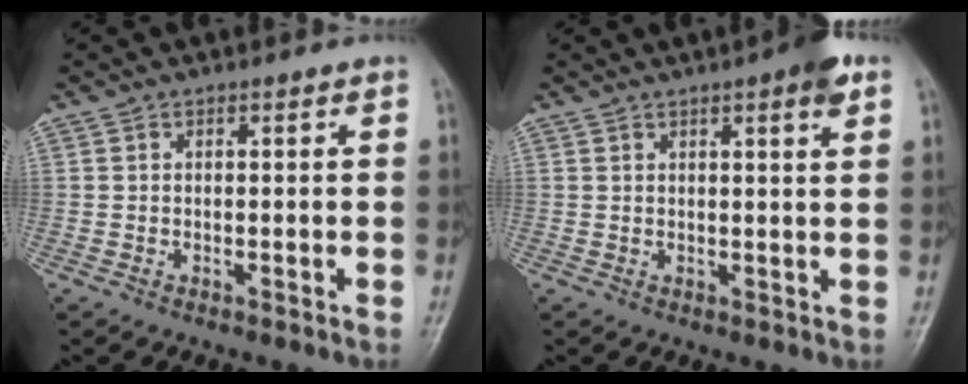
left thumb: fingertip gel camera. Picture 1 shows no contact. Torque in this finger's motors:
{"motor_torque": [1.31, 0.40, 0.59, -0.70, 0.22]}